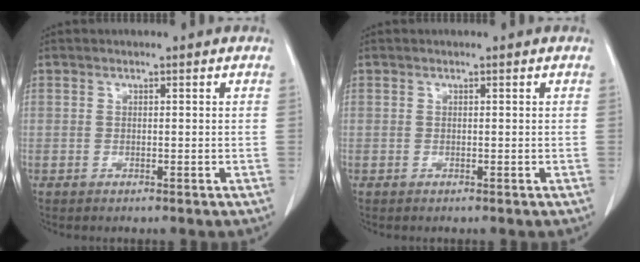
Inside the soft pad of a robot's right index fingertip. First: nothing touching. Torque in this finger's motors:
{"motor_torque": [-0.08, 0.04, 0.05, 0.00]}